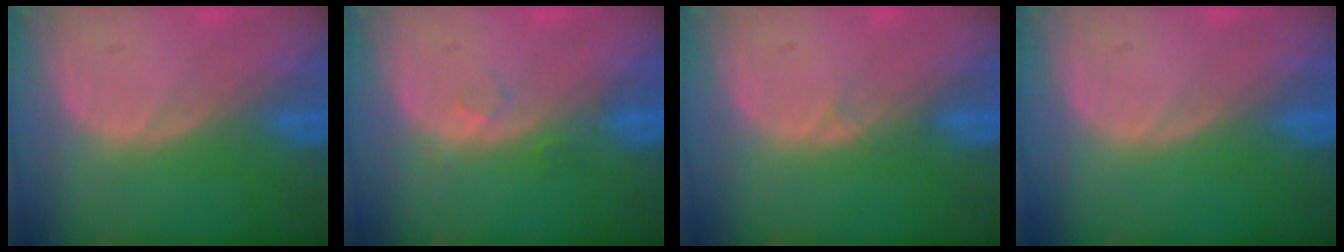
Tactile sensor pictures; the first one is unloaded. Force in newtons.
{"total": 1.4, "press": 1.4, "slide": 0.1}
{"total": 0.6, "press": 0.6, "slide": 0.1}
{"total": 0.0}